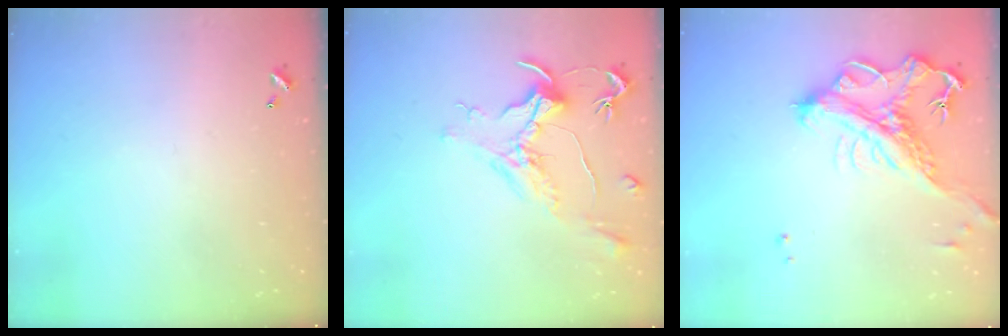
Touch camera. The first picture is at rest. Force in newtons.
{"total": 1.5, "press": 1.2, "slide": 1.0}
{"total": 5.5, "press": 5.2, "slide": 1.6}